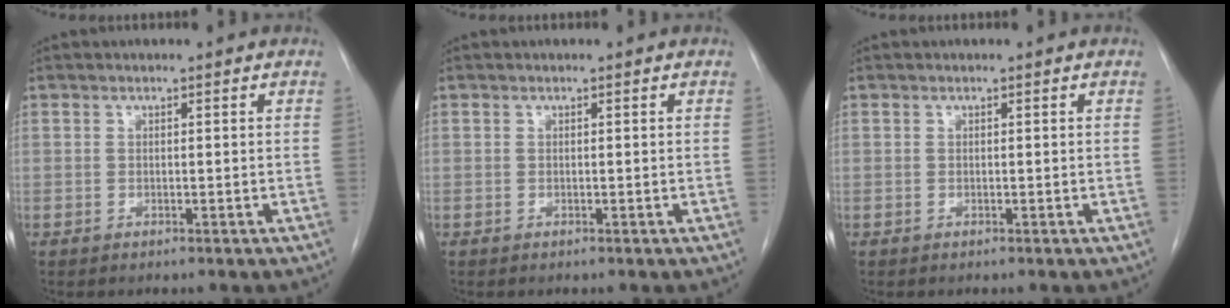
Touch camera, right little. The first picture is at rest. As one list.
[{"total": 0.0}, {"total": 0.0}]